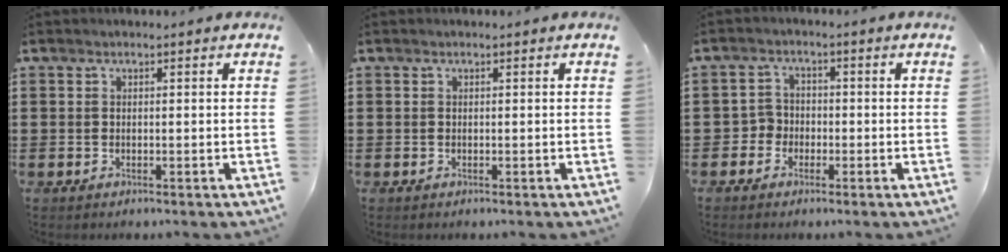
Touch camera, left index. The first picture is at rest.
{"total": 0.0}
{"total": 2.7, "force": [-1.5, 2.3, 0.3], "torque": [-0.018, 0.005, -0.035]}